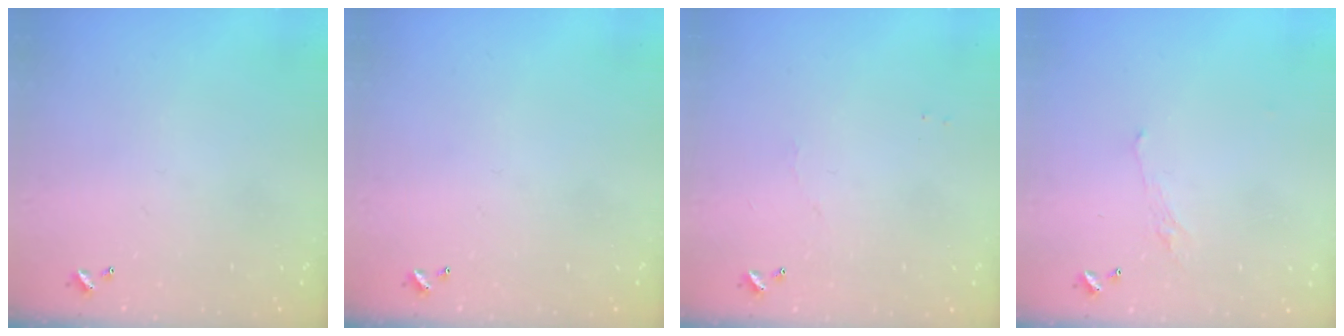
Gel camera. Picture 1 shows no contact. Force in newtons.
{"total": 0.0}
{"total": 1.6, "press": 1.5, "slide": 0.5}
{"total": 0.9, "press": 0.4, "slide": 0.8}